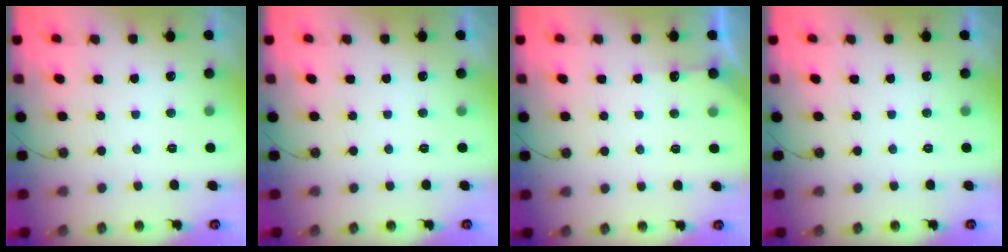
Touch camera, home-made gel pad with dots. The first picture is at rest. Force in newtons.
{"total": 0.0}
{"total": 4.1, "press": 4.1, "slide": 0.5}
{"total": 0.0}